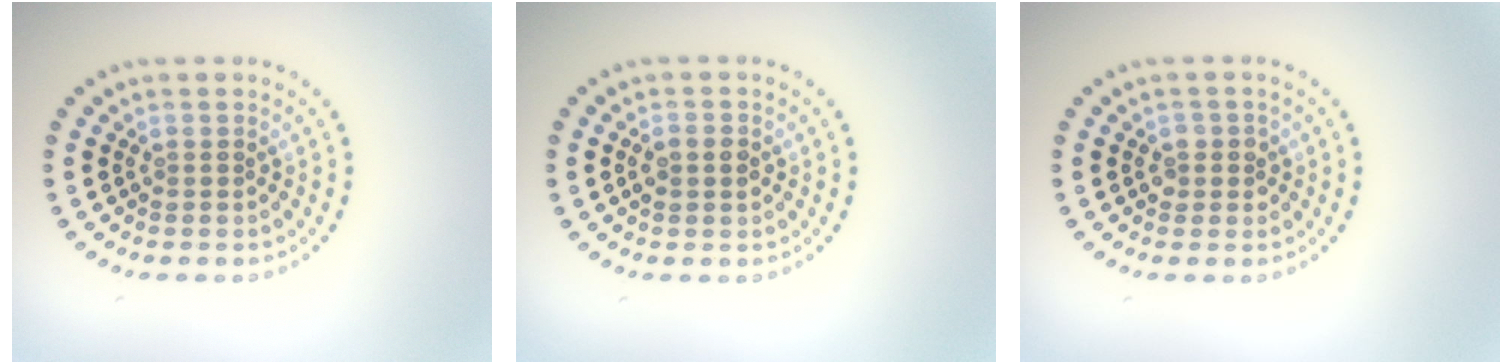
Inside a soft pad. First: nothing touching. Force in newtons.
{"total": 1.4, "press": 1.4, "slide": 0.1}
{"total": 1.4, "press": 1.3, "slide": 0.6}